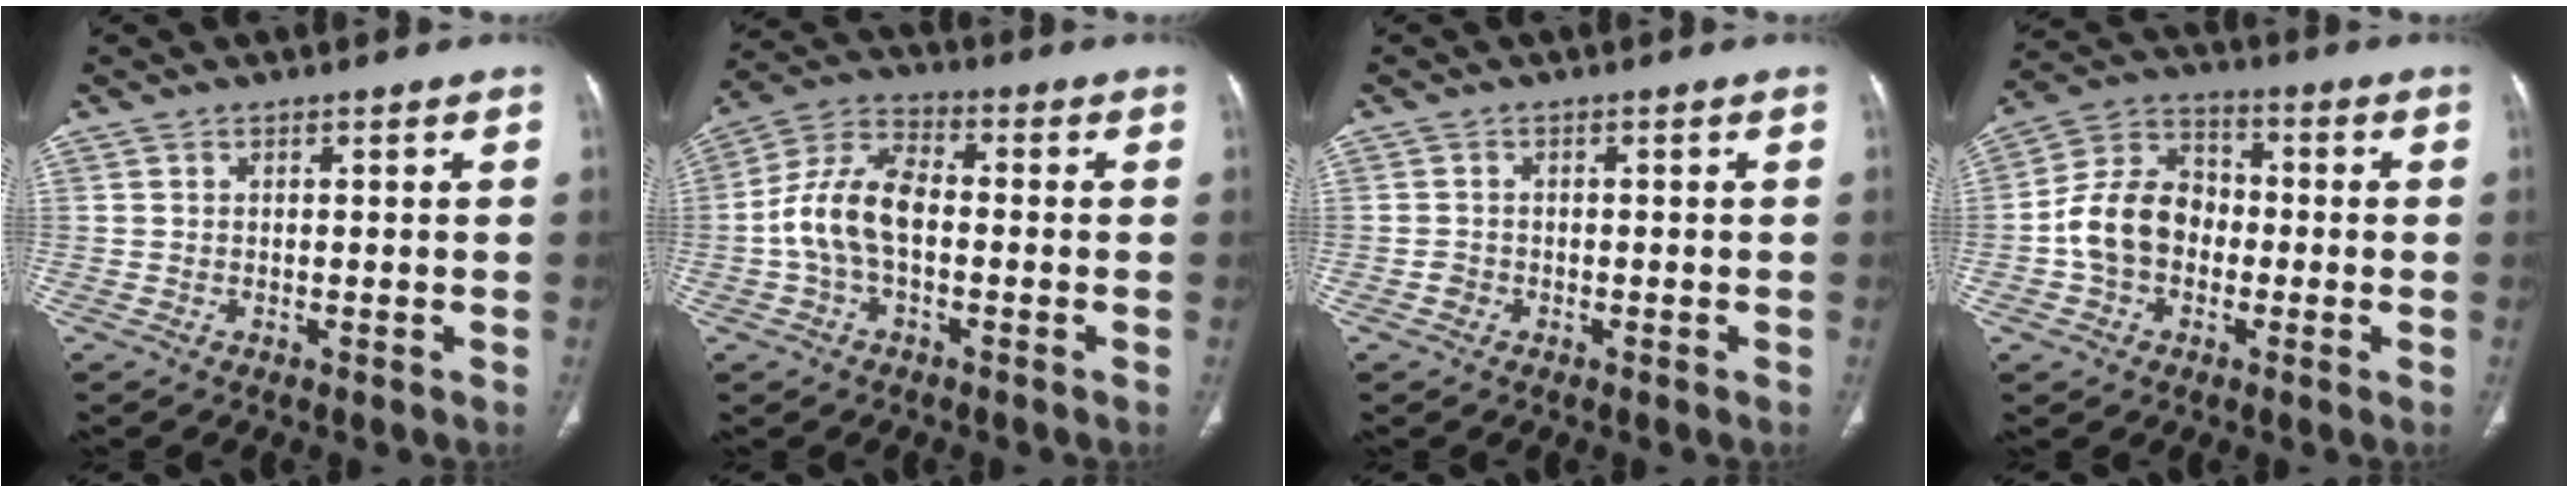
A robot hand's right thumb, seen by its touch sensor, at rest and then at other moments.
{"total": 10.9, "force": [-1.4, 6.3, 8.8], "torque": [-0.174, 0.035, -0.034]}
{"total": 1.3, "force": [-0.7, 1.1, 0.2], "torque": [0.000, 0.006, -0.017]}
{"total": 11.7, "force": [-1.9, 9.2, 7.0], "torque": [-0.115, 0.040, -0.045]}